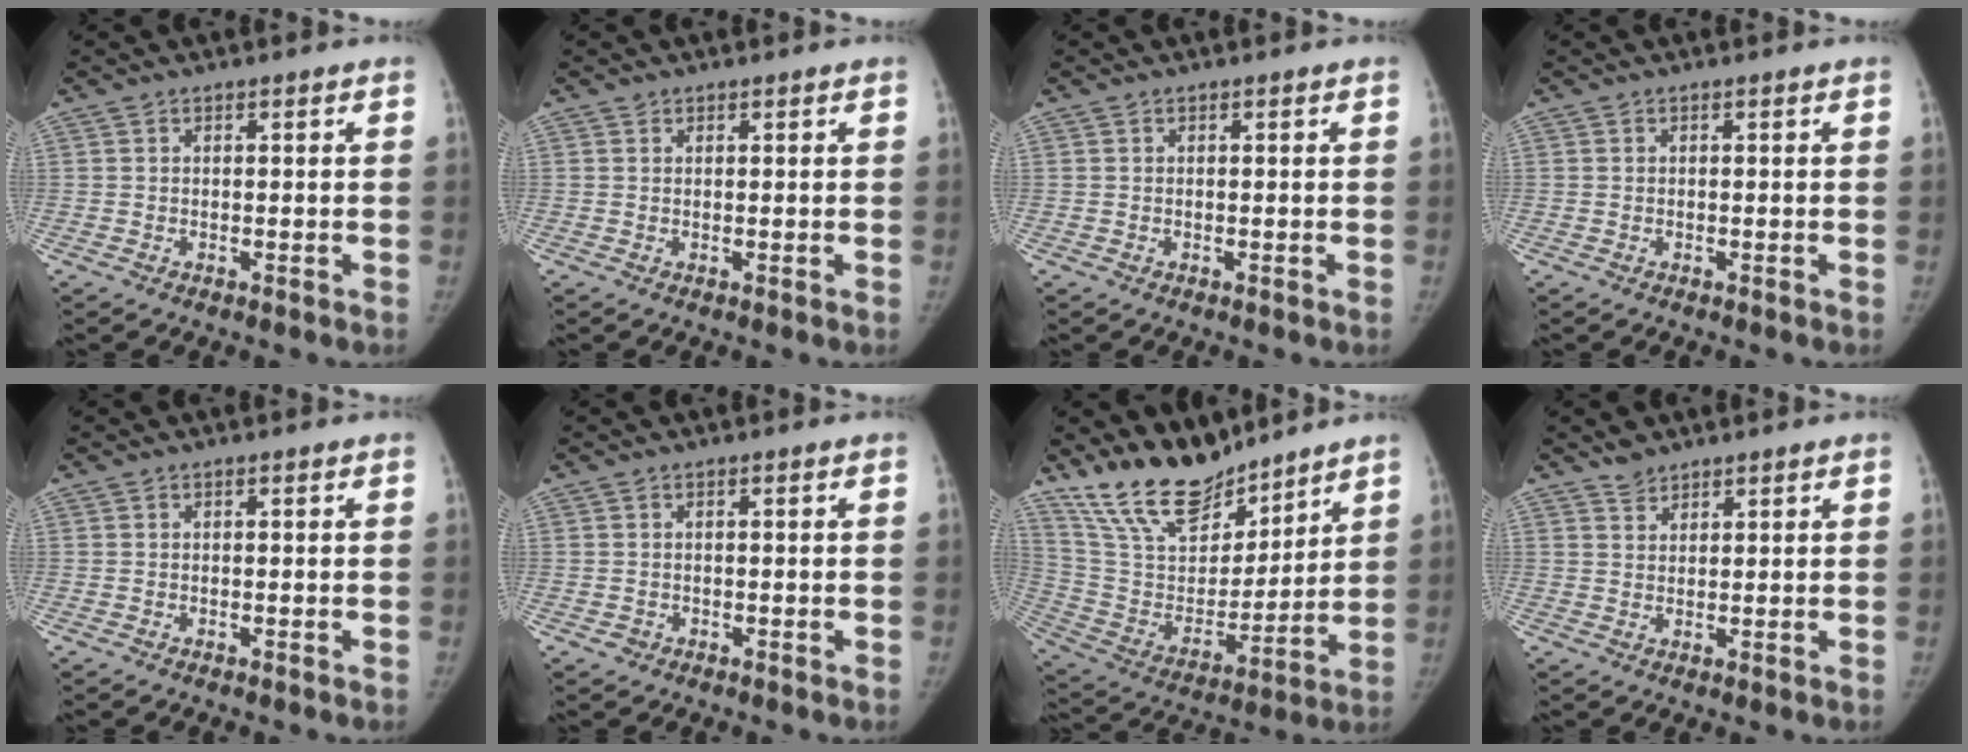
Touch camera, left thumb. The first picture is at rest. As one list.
[{"total": 0.6, "force": [0.5, 0.3, 0.0], "torque": [0.001, -0.003, 0.006]}, {"total": 0.0}, {"total": 0.0}, {"total": 0.0}, {"total": 0.9, "force": [-0.2, 0.9, 0.1], "torque": [-0.002, 0.001, -0.002]}, {"total": 18.5, "force": [15.6, 7.4, 6.7], "torque": [-0.081, -0.089, 0.295]}, {"total": 2.5, "force": [2.2, 1.1, 0.3], "torque": [0.004, -0.009, 0.040]}]